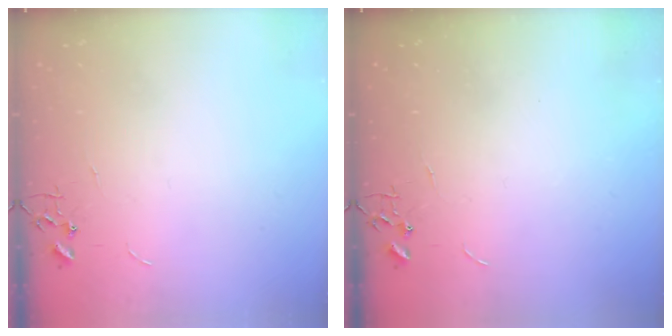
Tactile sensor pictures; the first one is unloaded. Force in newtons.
{"total": 0.0}